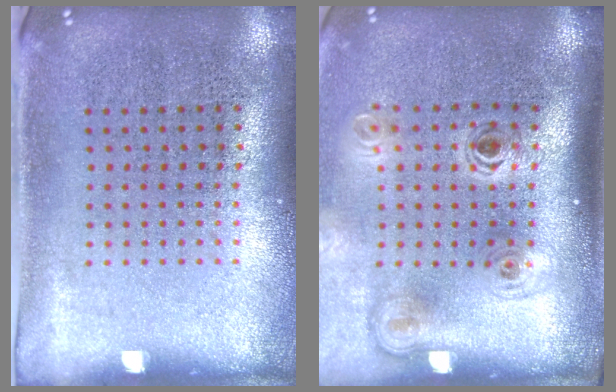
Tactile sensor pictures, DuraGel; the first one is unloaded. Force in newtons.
{"total": 2.1, "press": 1.4, "slide": 1.6}